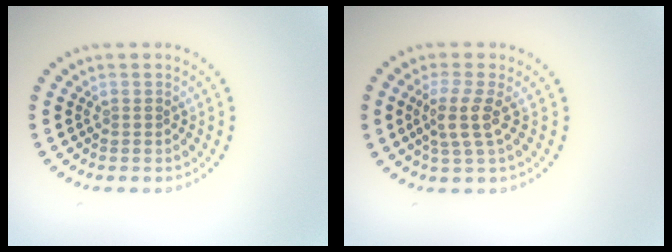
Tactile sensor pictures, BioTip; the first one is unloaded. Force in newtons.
{"total": 2.9, "press": 2.2, "slide": 1.8}